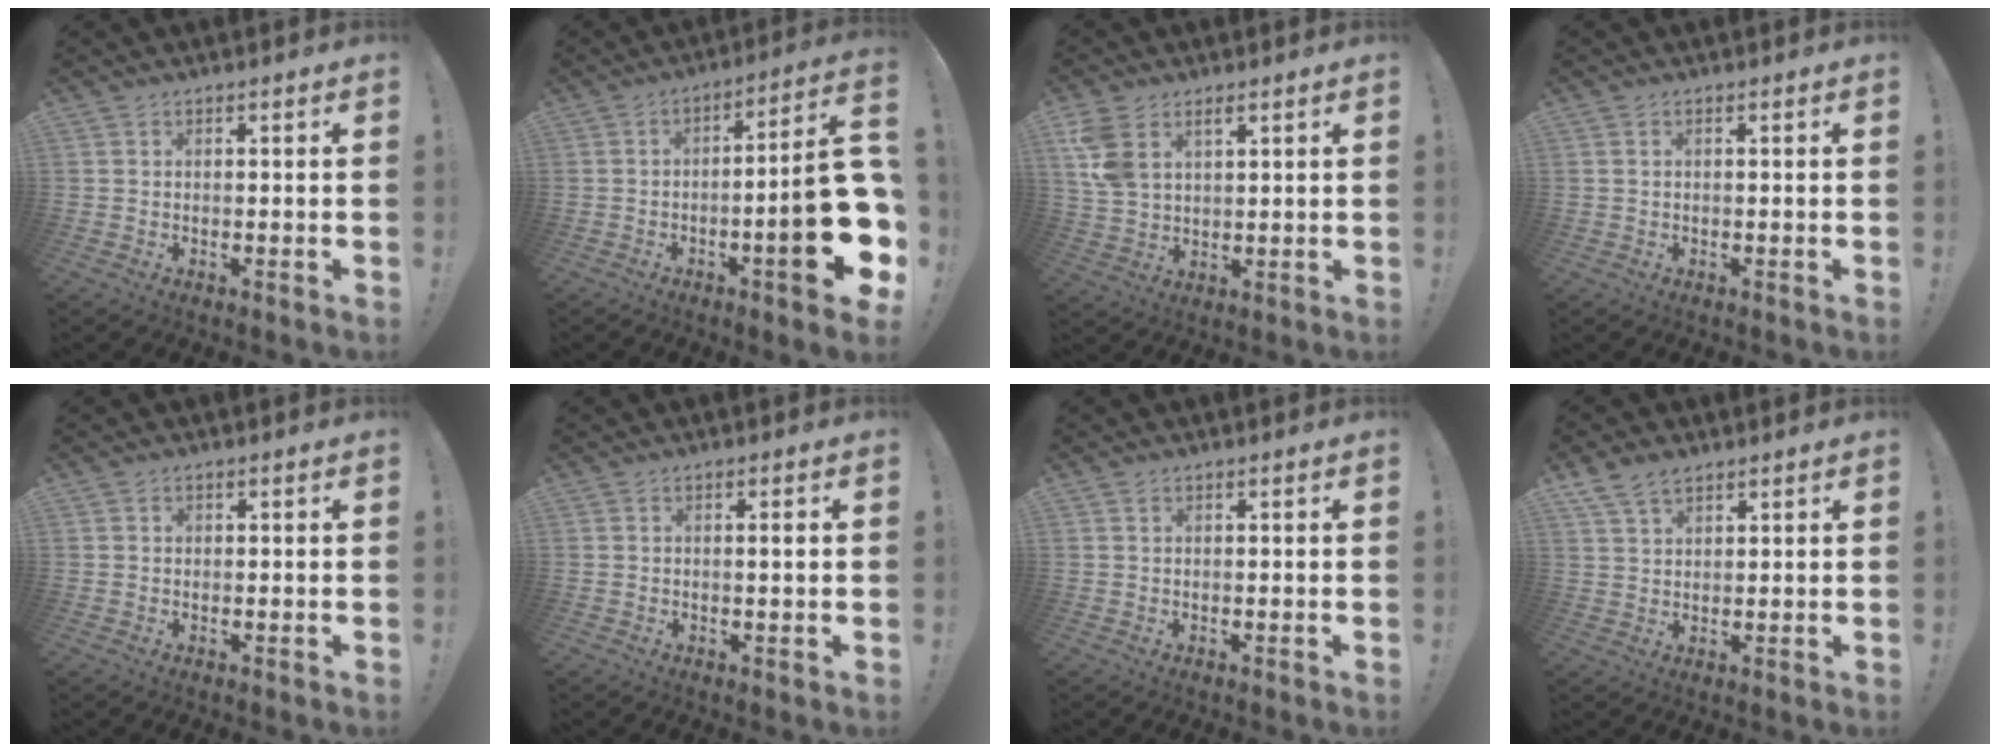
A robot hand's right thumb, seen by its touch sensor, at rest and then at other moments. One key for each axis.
{"total": 19.6, "fx": -5.1, "fy": 3.8, "fz": 18.5, "tx": -0.256, "ty": 0.023, "tz": -0.071}
{"total": 8.3, "fx": 4.2, "fy": 5.0, "fz": 5.1, "tx": -0.106, "ty": -0.010, "tz": 0.080}
{"total": 0.7, "fx": 0.0, "fy": 0.0, "fz": 0.7, "tx": -0.016, "ty": 0.002, "tz": 0.001}
{"total": 0.8, "fx": 0.2, "fy": 0.7, "fz": 0.1, "tx": 0.001, "ty": 0.000, "tz": 0.003}
{"total": 1.5, "fx": 0.2, "fy": 0.0, "fz": 1.5, "tx": -0.020, "ty": -0.004, "tz": -0.001}
{"total": 0.7, "fx": 0.4, "fy": 0.5, "fz": 0.1, "tx": 0.000, "ty": 0.000, "tz": 0.008}
{"total": 5.9, "fx": 4.1, "fy": 3.2, "fz": 2.7, "tx": -0.055, "ty": -0.013, "tz": 0.081}